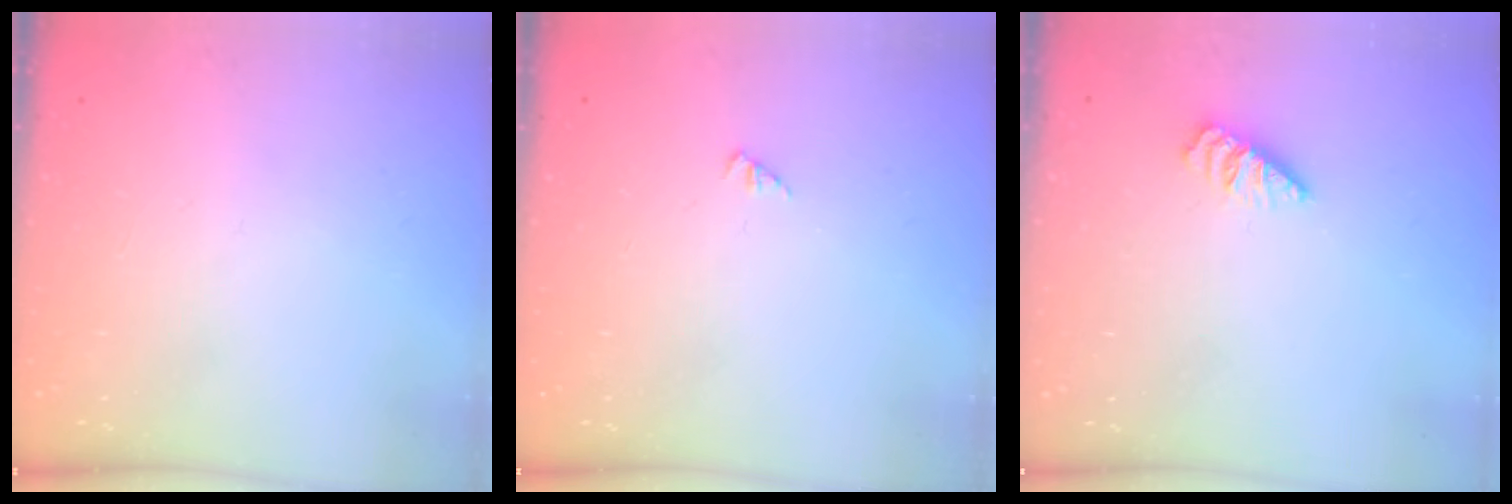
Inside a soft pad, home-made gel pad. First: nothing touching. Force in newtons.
{"total": 1.2, "press": 1.2, "slide": 0.2}
{"total": 0.0}